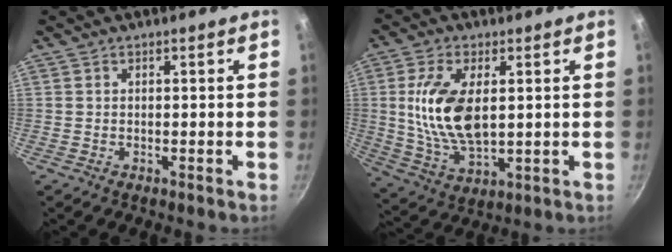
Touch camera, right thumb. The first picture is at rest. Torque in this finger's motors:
{"motor_torque": [-0.22, 0.62, 1.65, 0.11, 0.21]}